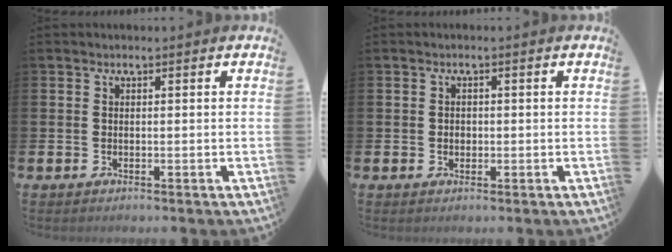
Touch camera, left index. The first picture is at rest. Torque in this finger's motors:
{"motor_torque": [0.17, -0.07, -0.01, 0.00]}